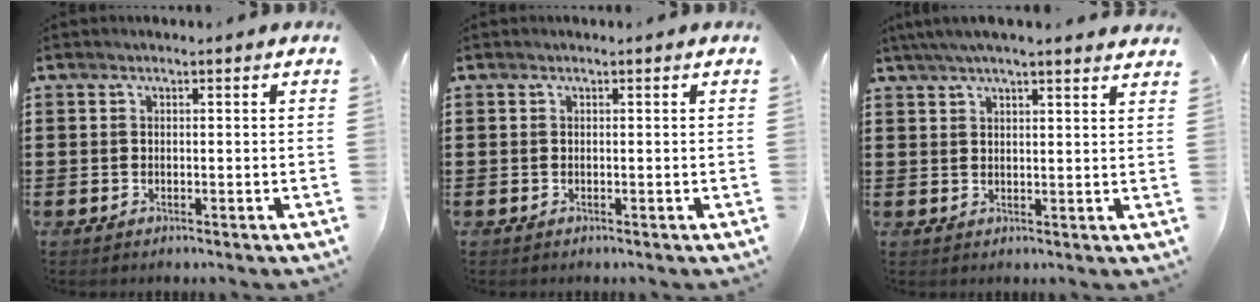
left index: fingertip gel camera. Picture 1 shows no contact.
{"total": 0.0}
{"total": 4.1, "force": [3.5, -0.1, 2.1], "torque": [-0.051, -0.003, 0.064]}